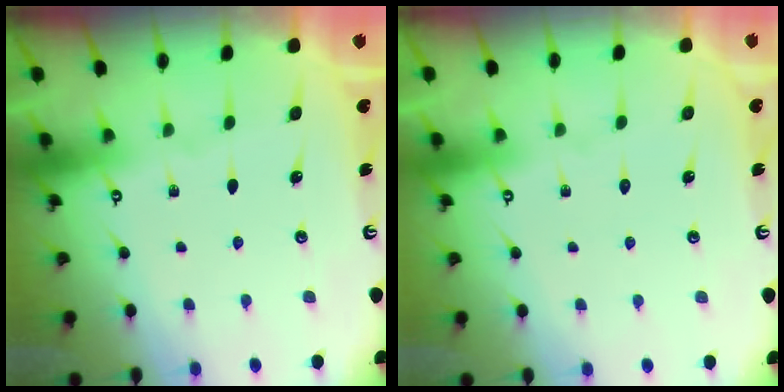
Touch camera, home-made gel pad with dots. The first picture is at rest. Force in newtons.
{"total": 1.8, "press": 1.8, "slide": 0.2}